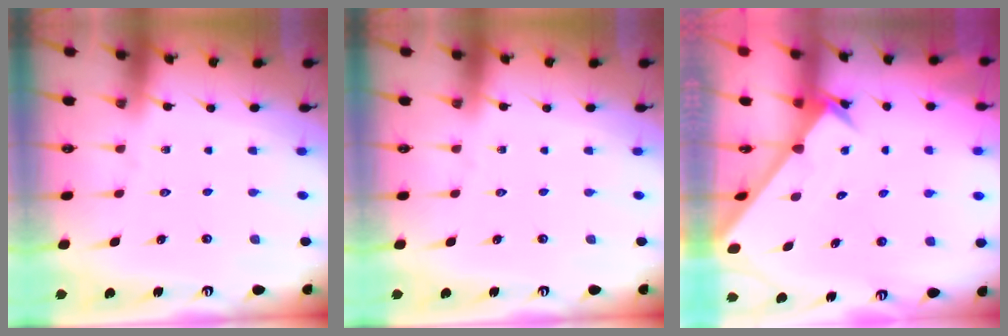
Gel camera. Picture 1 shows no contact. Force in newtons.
{"total": 0.0}
{"total": 2.6, "press": 2.6, "slide": 0.2}